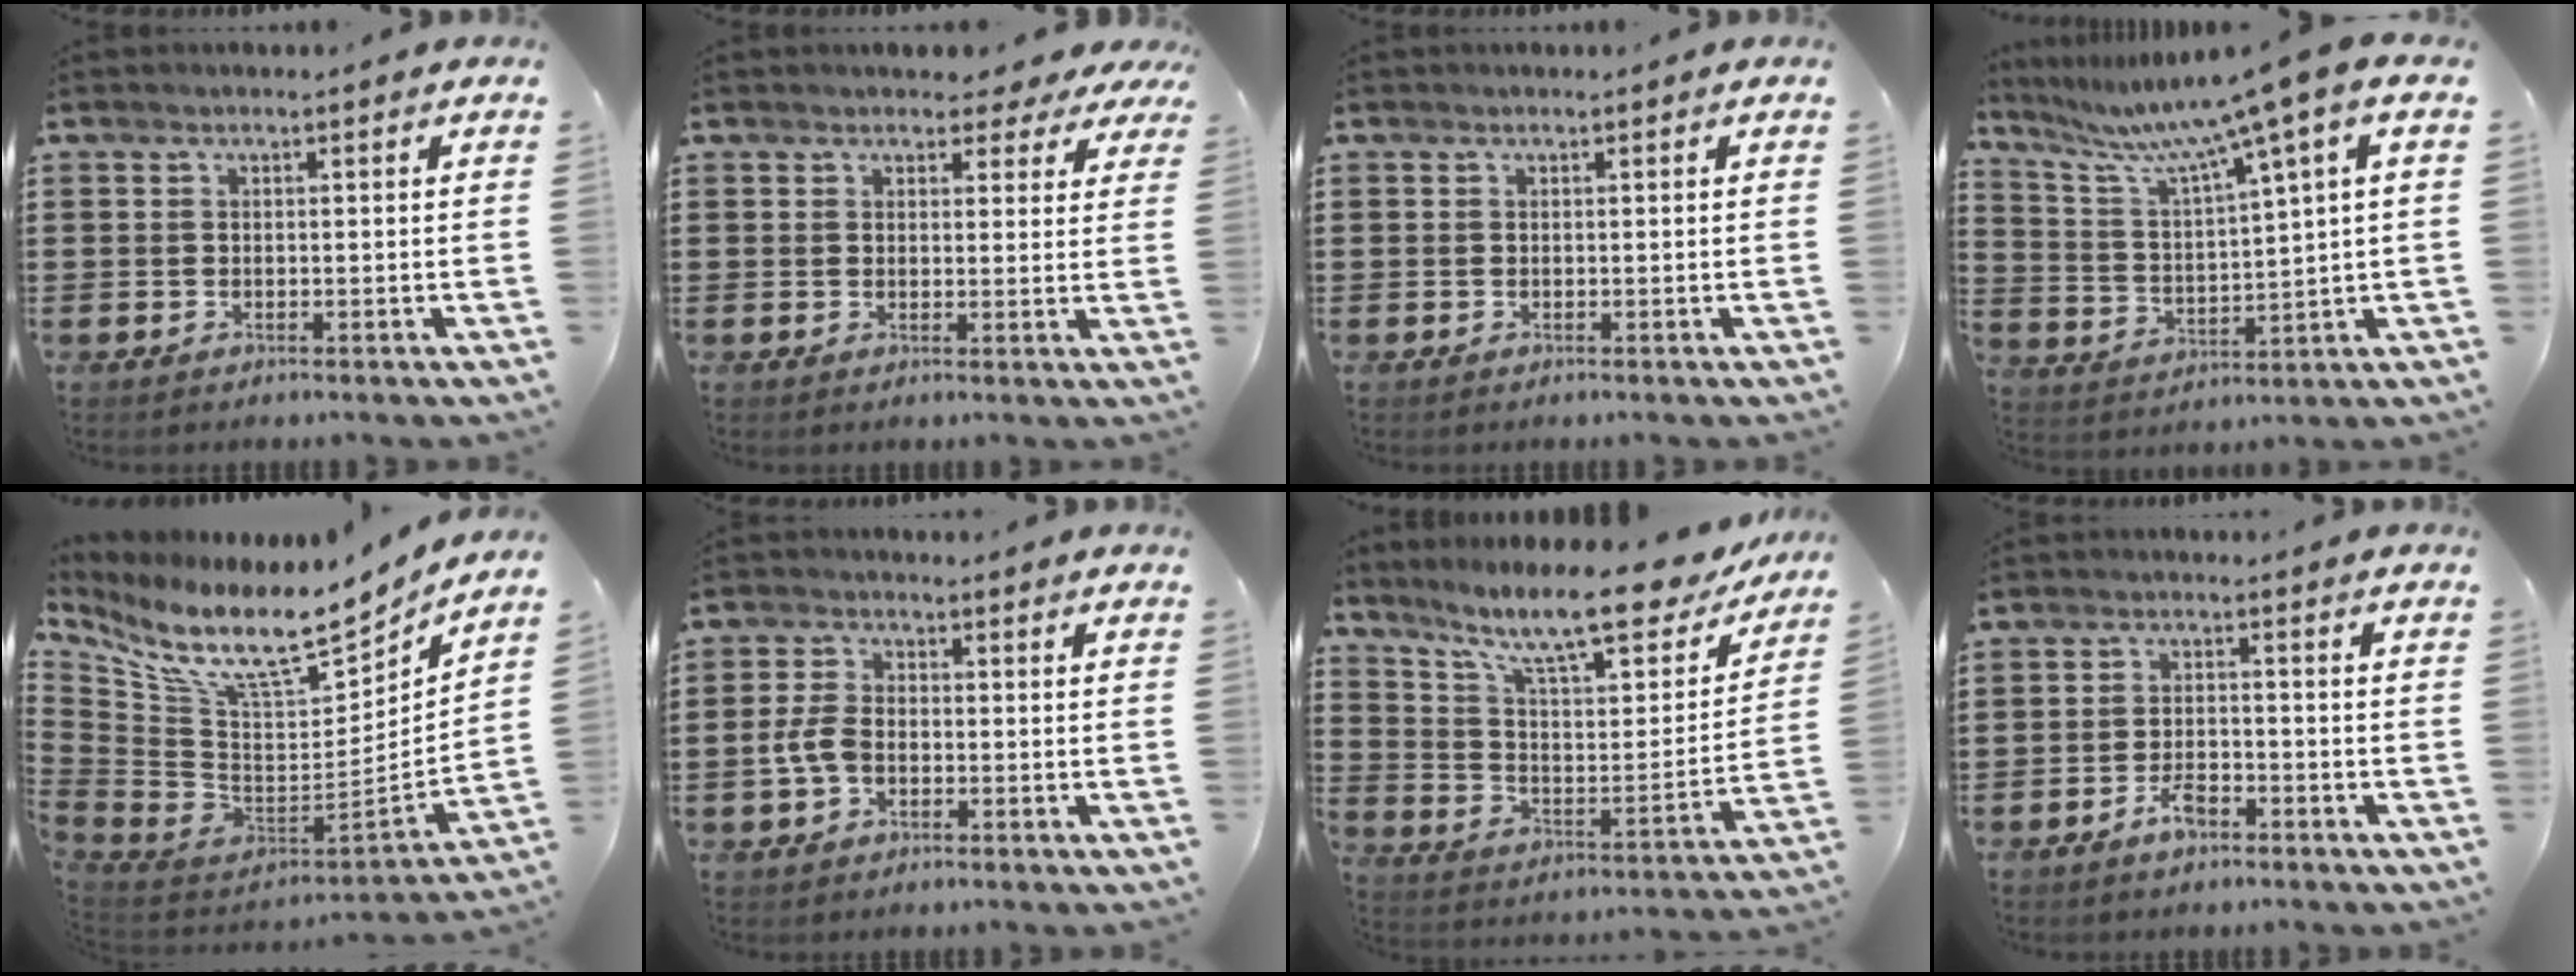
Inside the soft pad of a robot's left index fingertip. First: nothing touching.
{"total": 2.8, "force": [2.4, 1.3, 0.7], "torque": [-0.008, -0.005, 0.040]}
{"total": 0.0}
{"total": 9.0, "force": [6.3, -0.4, 6.4], "torque": [-0.147, -0.039, 0.097]}
{"total": 12.3, "force": [9.3, 2.4, 7.6], "torque": [-0.171, -0.087, 0.157]}
{"total": 4.6, "force": [-0.9, 2.8, 3.5], "torque": [-0.094, -0.004, -0.024]}
{"total": 13.2, "force": [10.9, 1.9, 7.3], "torque": [-0.156, -0.070, 0.183]}
{"total": 3.5, "force": [-2.4, 1.3, 2.1], "torque": [-0.044, 0.005, -0.048]}